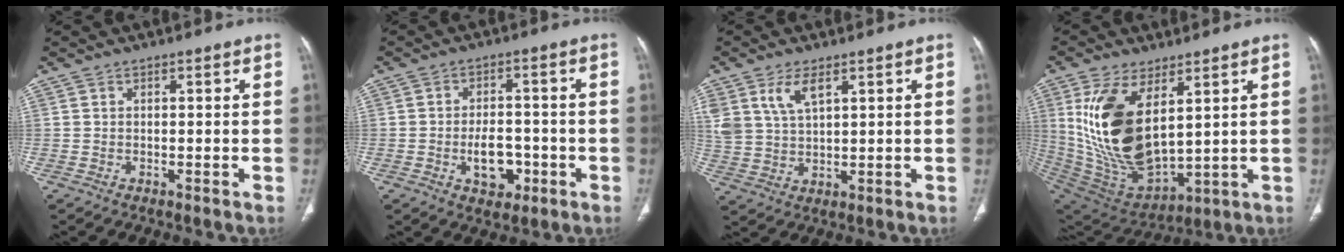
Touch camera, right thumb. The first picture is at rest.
{"total": 7.1, "force": [-2.3, 4.5, 5.0], "torque": [-0.058, 0.016, -0.030]}
{"total": 6.7, "force": [3.6, 3.2, 4.6], "torque": [-0.092, -0.012, 0.080]}
{"total": 19.6, "force": [5.7, 9.8, 16.1], "torque": [-0.306, -0.030, 0.133]}